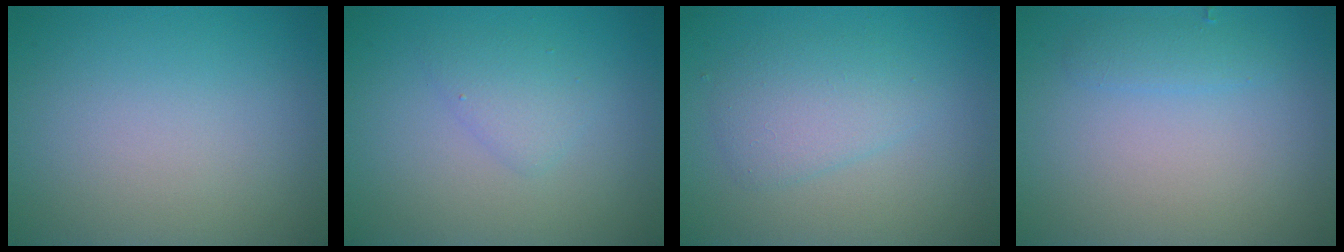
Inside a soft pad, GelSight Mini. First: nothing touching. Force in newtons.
{"total": 1.7, "press": 1.7, "slide": 0.1}
{"total": 2.6, "press": 2.6, "slide": 0.1}
{"total": 1.3, "press": 1.3, "slide": 0.1}